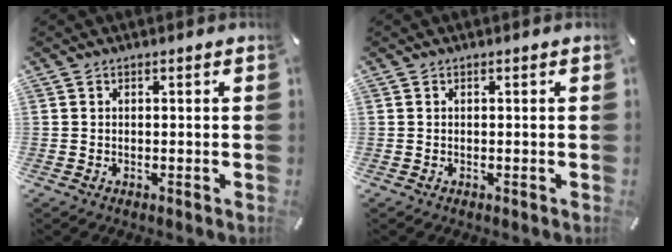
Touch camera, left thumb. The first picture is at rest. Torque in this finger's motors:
{"motor_torque": [-0.01, -0.01, 0.00, 0.00, 0.00]}